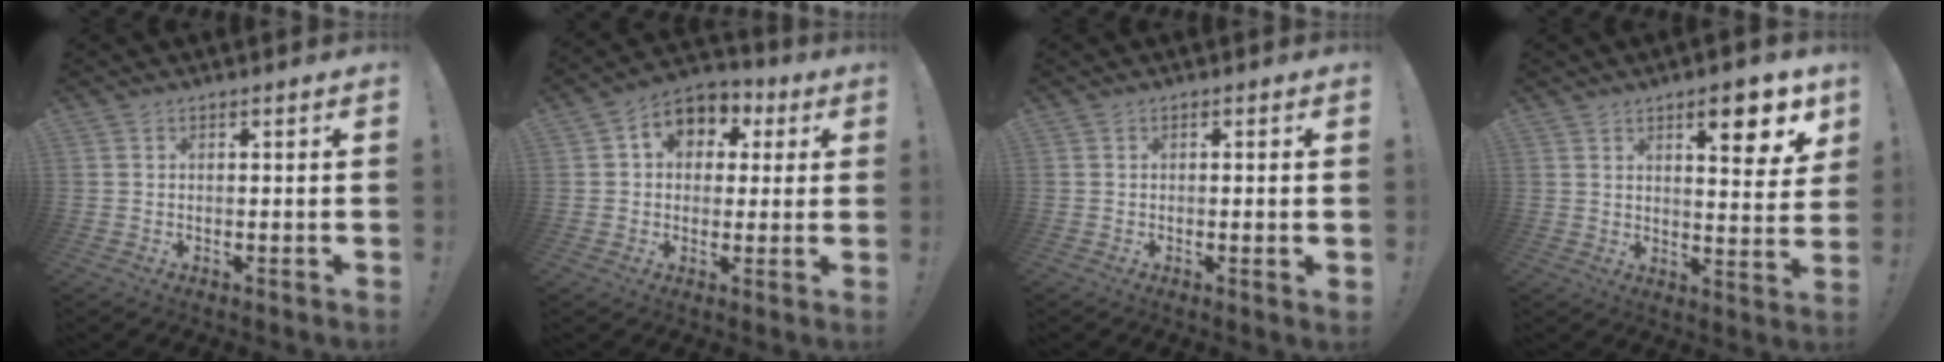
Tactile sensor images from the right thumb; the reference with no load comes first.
{"total": 8.1, "force": [2.1, 6.8, 3.8], "torque": [-0.057, -0.002, 0.044]}
{"total": 1.6, "force": [0.2, -0.3, 1.5], "torque": [-0.028, 0.000, 0.003]}
{"total": 11.1, "force": [6.2, 3.0, 8.7], "torque": [-0.102, -0.028, 0.093]}